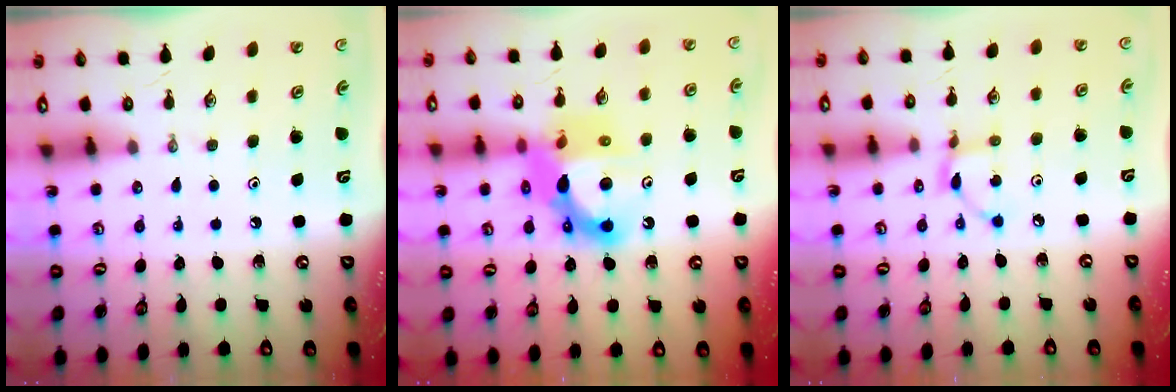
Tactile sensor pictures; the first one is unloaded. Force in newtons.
{"total": 15.0, "press": 14.9, "slide": 1.2}
{"total": 4.4, "press": 4.4, "slide": 0.0}